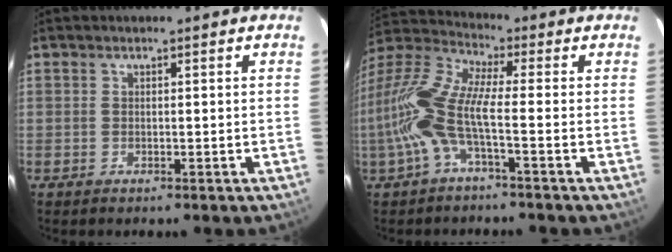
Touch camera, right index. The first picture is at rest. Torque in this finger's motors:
{"motor_torque": [1.28, -0.86, 0.88, 0.21]}